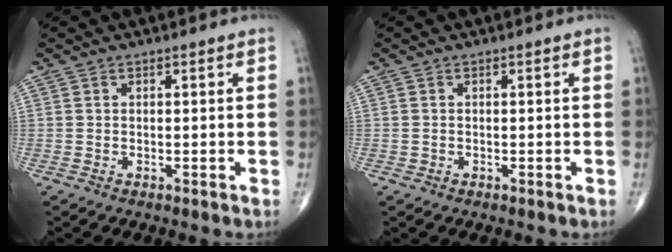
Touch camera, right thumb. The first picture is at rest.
{"total": 0.0}